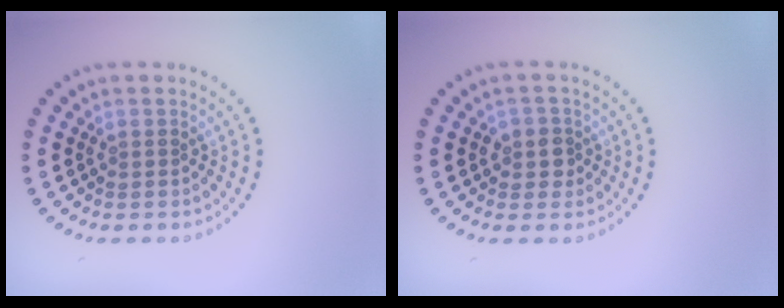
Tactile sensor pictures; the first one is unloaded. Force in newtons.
{"total": 1.8, "press": 1.6, "slide": 0.9}